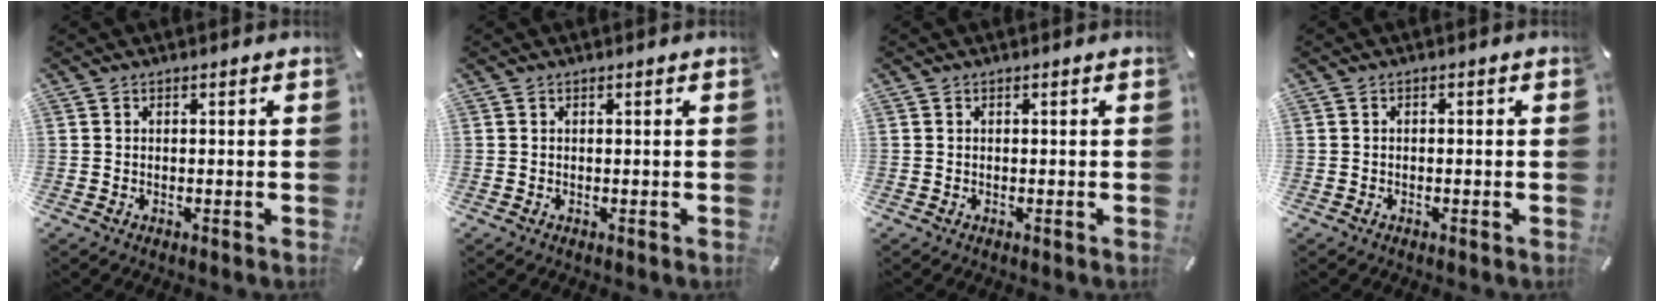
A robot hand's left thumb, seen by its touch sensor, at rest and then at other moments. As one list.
[{"total": 0.0}, {"total": 0.0}, {"total": 0.8, "force": [-0.6, 0.3, 0.4], "torque": [-0.010, 0.001, -0.012]}]